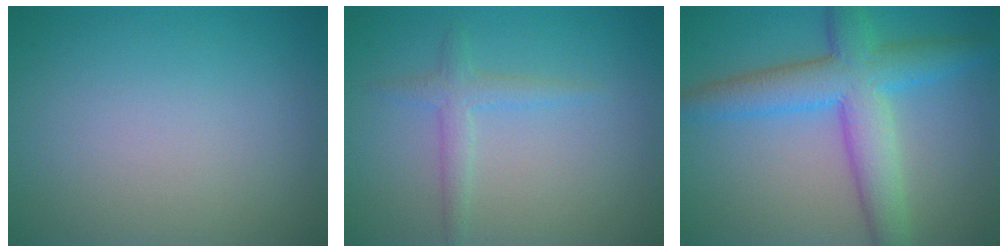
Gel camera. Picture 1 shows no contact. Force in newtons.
{"total": 1.9, "press": 1.9, "slide": 0.1}
{"total": 7.2, "press": 7.2, "slide": 0.2}